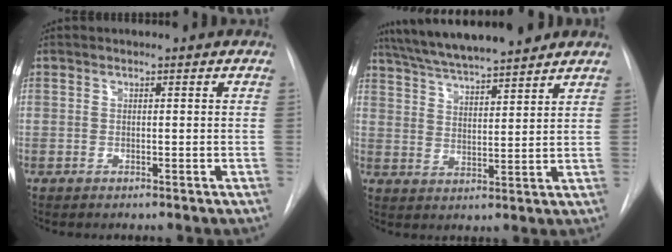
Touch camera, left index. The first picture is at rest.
{"total": 14.2, "force": [12.4, 1.3, 6.7], "torque": [-0.115, 0.020, 0.205]}